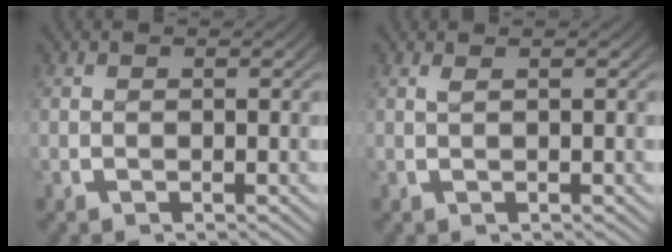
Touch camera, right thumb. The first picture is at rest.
{"total": 0.6, "force": [0.3, 0.0, 0.5], "torque": [-0.010, -0.001, 0.005]}